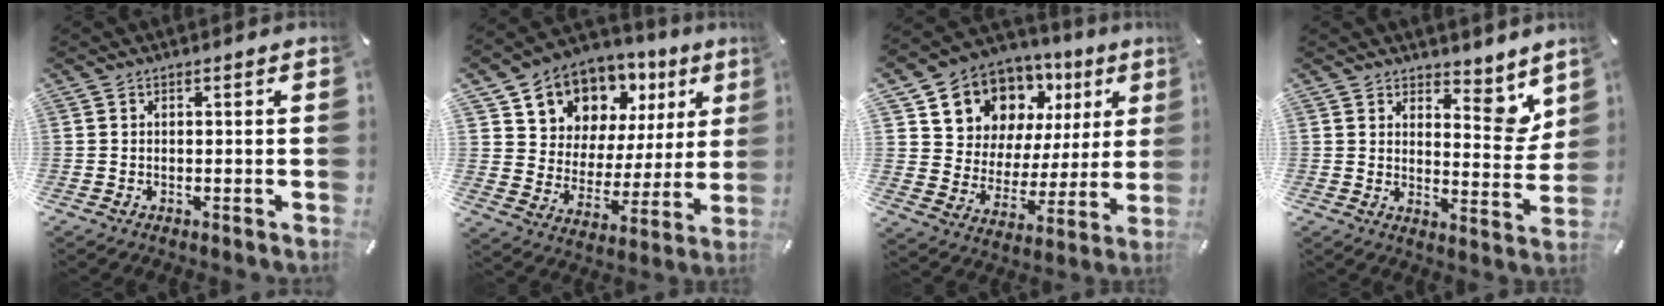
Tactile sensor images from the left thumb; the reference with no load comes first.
{"total": 10.6, "force": [7.7, 7.2, 1.0], "torque": [-0.039, -0.076, 0.143]}
{"total": 11.6, "force": [8.1, 8.1, 2.1], "torque": [-0.054, -0.078, 0.149]}
{"total": 8.4, "force": [5.5, 4.8, 4.2], "torque": [-0.028, -0.052, 0.092]}